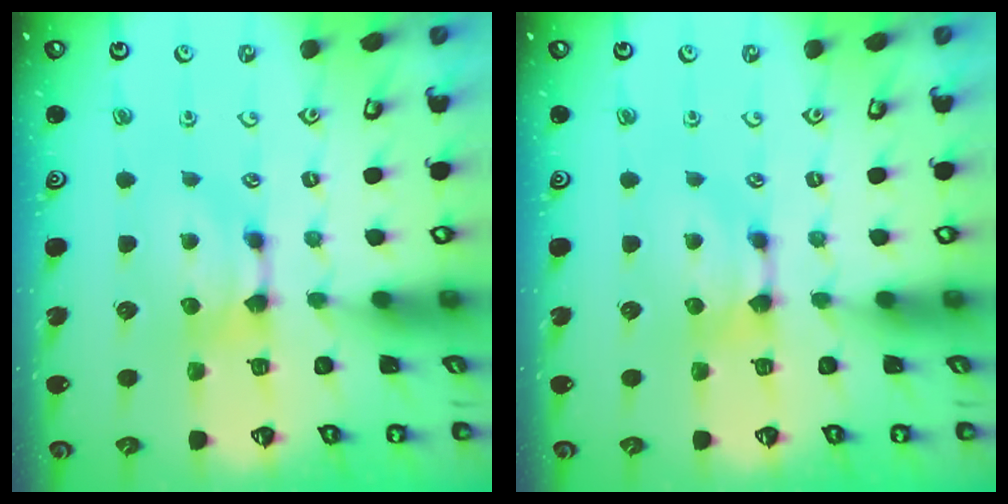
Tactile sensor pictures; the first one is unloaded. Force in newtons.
{"total": 0.0}